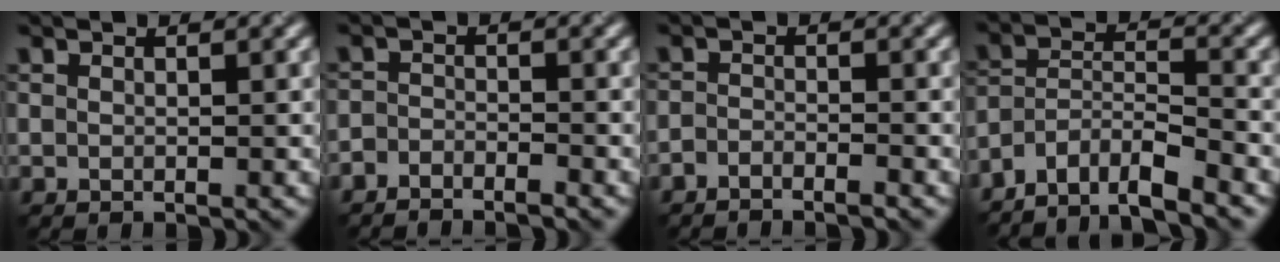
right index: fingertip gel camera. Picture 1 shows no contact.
{"total": 2.4, "force": [-2.3, 0.4, 0.5], "torque": [-0.011, 0.004, -0.048]}
{"total": 1.9, "force": [-1.8, 0.2, 0.6], "torque": [-0.016, 0.001, -0.036]}
{"total": 7.2, "force": [-6.4, 1.7, 2.9], "torque": [-0.051, 0.004, -0.115]}